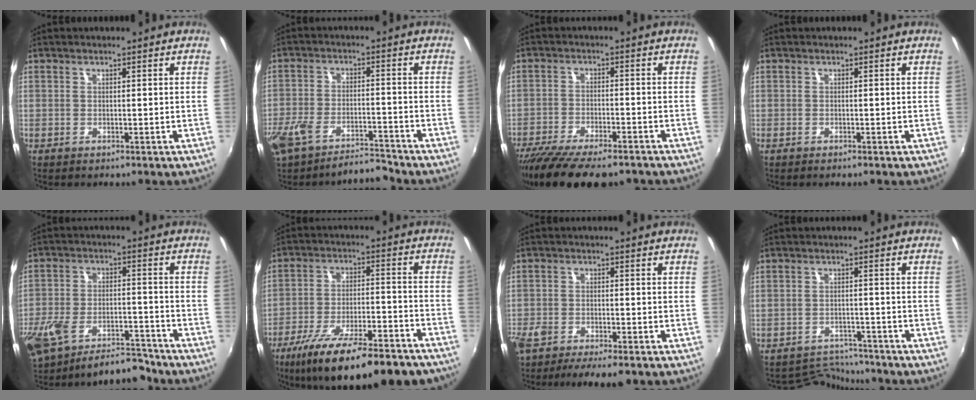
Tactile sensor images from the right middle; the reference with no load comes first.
{"total": 9.5, "force": [-8.2, 2.7, 4.0], "torque": [-0.104, -0.009, -0.147]}
{"total": 15.6, "force": [-12.5, 3.9, 8.4], "torque": [-0.171, -0.044, -0.198]}
{"total": 0.5, "force": [-0.5, 0.1, 0.2], "torque": [-0.003, -0.003, -0.010]}
{"total": 15.6, "force": [-11.9, 6.1, 8.0], "torque": [-0.187, -0.017, -0.188]}
{"total": 23.7, "force": [-18.3, 6.1, 13.9], "torque": [-0.239, -0.041, -0.260]}
{"total": 9.4, "force": [-7.3, 2.9, 5.2], "torque": [-0.129, -0.033, -0.131]}
{"total": 5.7, "force": [-5.5, 0.8, -0.9], "torque": [0.001, 0.008, -0.089]}